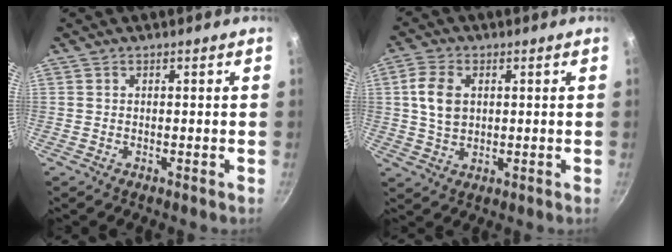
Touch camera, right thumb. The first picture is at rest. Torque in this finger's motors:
{"motor_torque": [-0.50, 0.79, 0.49, 0.83, 0.06]}